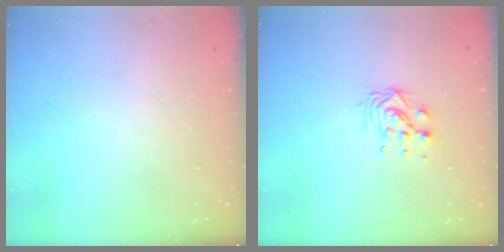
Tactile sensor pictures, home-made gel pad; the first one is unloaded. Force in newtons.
{"total": 6.1, "press": 6.1, "slide": 0.3}